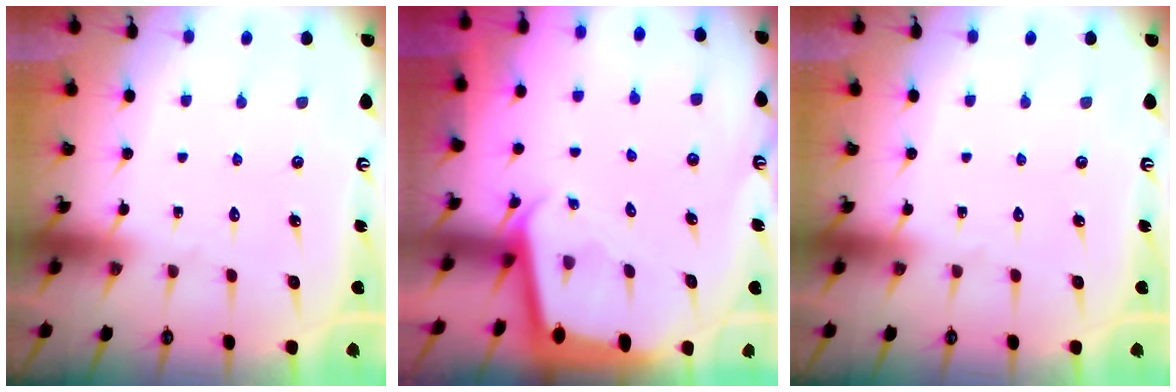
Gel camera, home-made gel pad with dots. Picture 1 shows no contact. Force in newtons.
{"total": 1.9, "press": 1.9, "slide": 0.1}
{"total": 0.0}